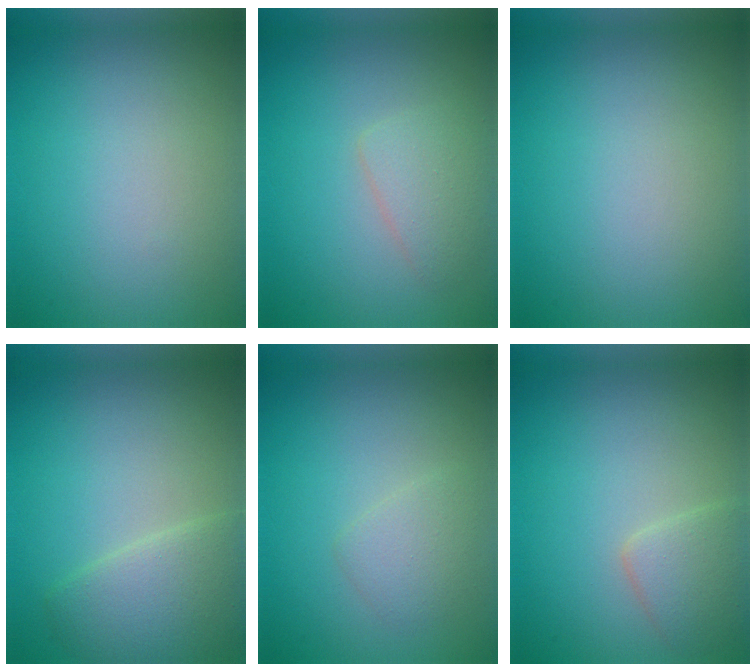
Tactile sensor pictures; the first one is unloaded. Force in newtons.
{"total": 2.4, "press": 2.4, "slide": 0.1}
{"total": 0.0}
{"total": 3.8, "press": 3.8, "slide": 0.2}
{"total": 1.7, "press": 1.7, "slide": 0.2}
{"total": 2.5, "press": 2.5, "slide": 0.1}